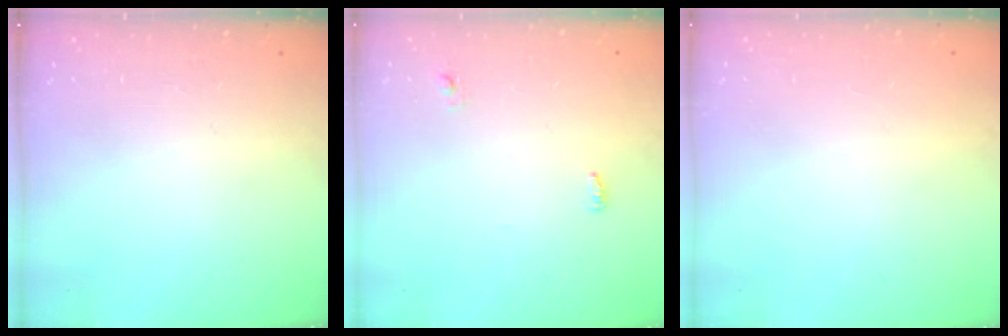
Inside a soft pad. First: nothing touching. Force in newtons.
{"total": 3.5, "press": 3.4, "slide": 0.9}
{"total": 1.1, "press": 0.8, "slide": 0.7}